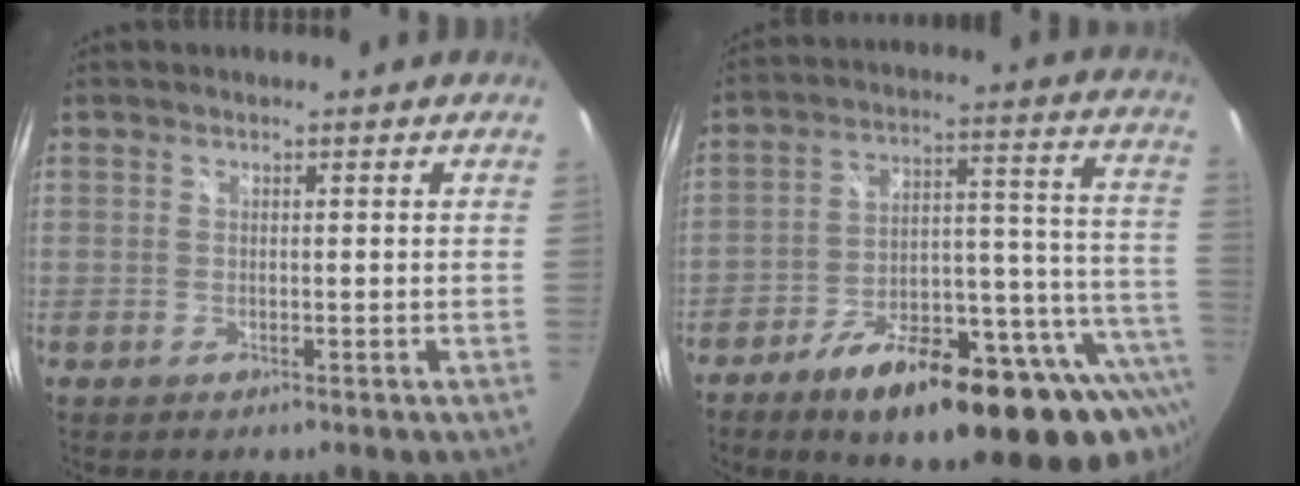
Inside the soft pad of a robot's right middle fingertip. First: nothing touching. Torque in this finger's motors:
{"motor_torque": [1.18, -0.96, 0.82, 0.21]}